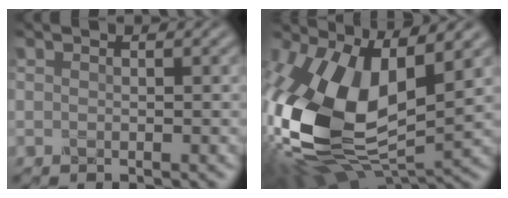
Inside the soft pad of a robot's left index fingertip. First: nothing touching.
{"total": 14.6, "force": [0.1, 7.9, 12.3], "torque": [-0.271, -0.012, -0.011]}